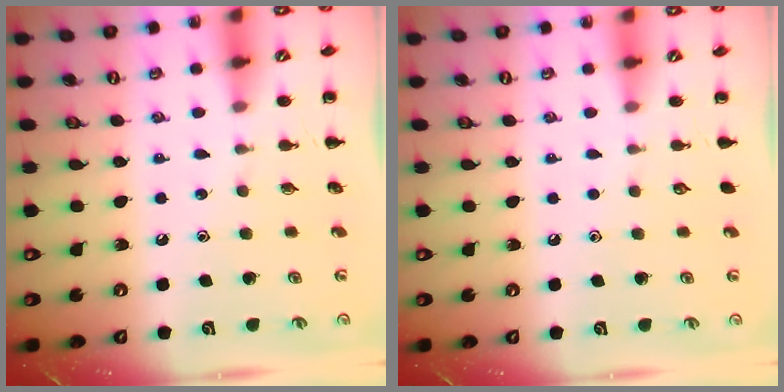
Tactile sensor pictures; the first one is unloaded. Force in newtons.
{"total": 0.0}